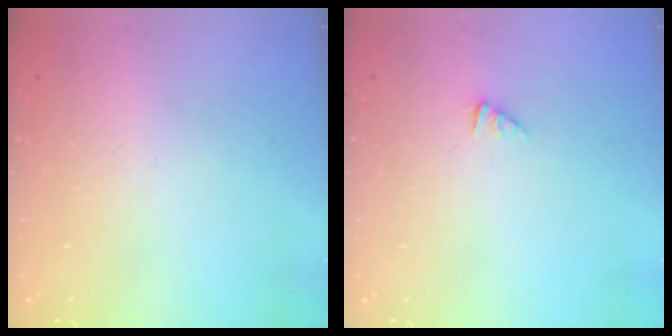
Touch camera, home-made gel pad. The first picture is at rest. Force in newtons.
{"total": 0.0}